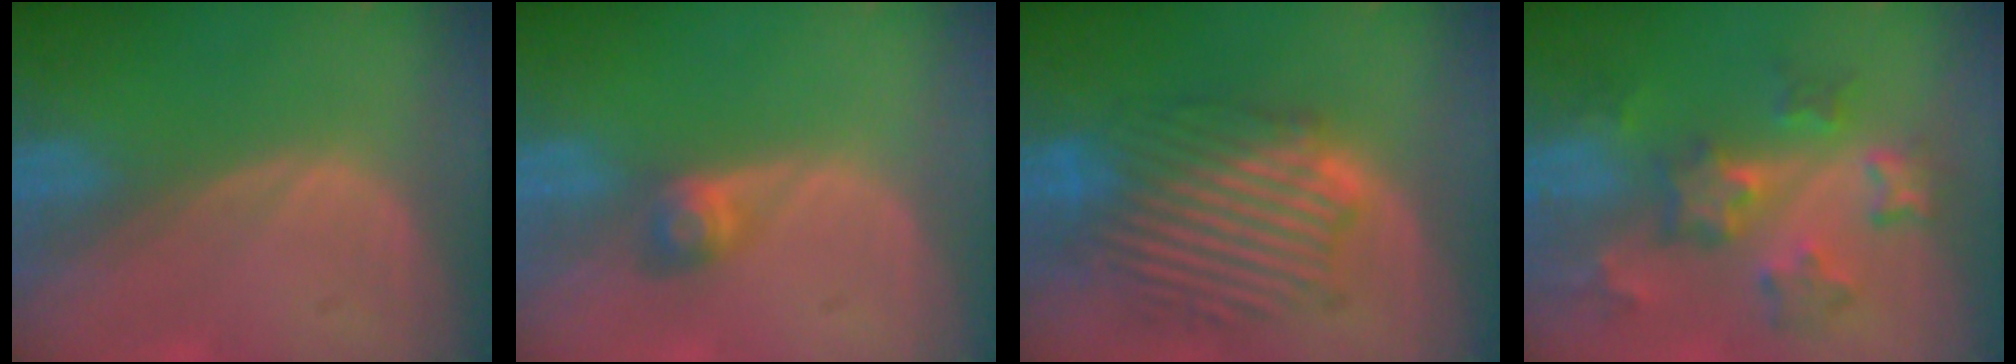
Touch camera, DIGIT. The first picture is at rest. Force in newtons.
{"total": 2.8, "press": 2.5, "slide": 1.2}
{"total": 9.8, "press": 9.8, "slide": 0.3}
{"total": 8.7, "press": 7.8, "slide": 3.9}